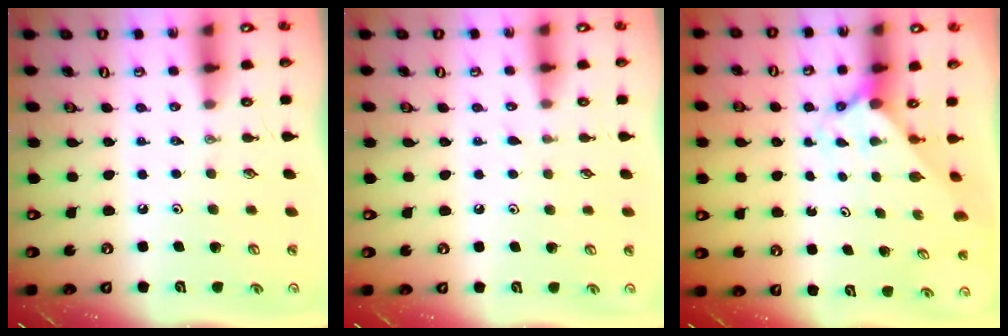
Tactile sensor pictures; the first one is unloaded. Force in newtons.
{"total": 3.8, "press": 3.7, "slide": 0.4}
{"total": 1.2, "press": 1.2, "slide": 0.1}